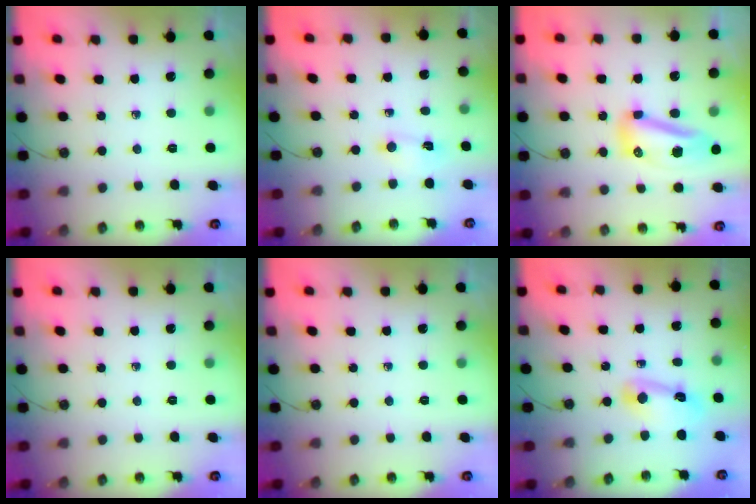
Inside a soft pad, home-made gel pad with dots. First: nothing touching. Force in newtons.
{"total": 2.6, "press": 1.5, "slide": 2.2}
{"total": 18.9, "press": 16.1, "slide": 9.9}
{"total": 0.0}
{"total": 0.0}
{"total": 10.0, "press": 6.9, "slide": 7.3}